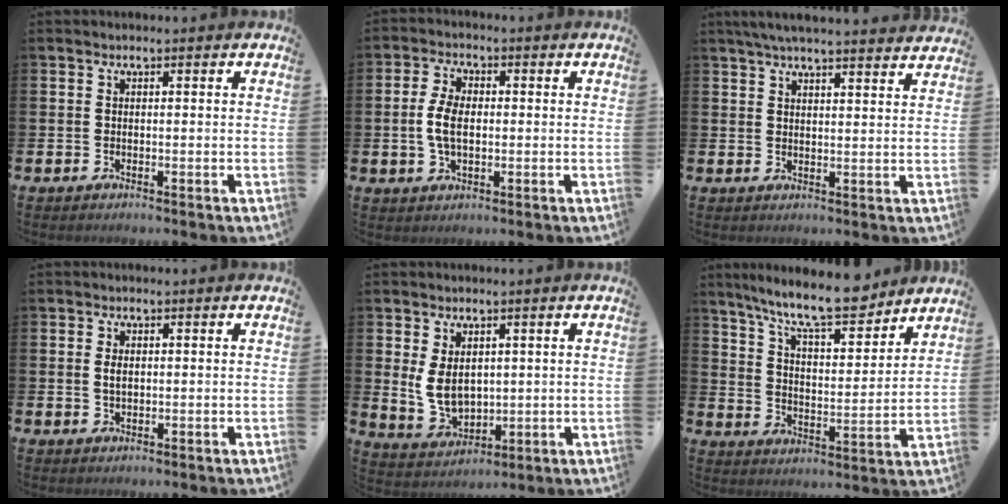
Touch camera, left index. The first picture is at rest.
{"total": 4.9, "force": [0.1, 2.7, 4.0], "torque": [-0.078, 0.006, -0.002]}
{"total": 4.9, "force": [4.7, 0.0, 1.4], "torque": [-0.037, -0.017, 0.084]}
{"total": 1.5, "force": [0.4, 0.9, 1.2], "torque": [-0.009, 0.001, 0.002]}
{"total": 5.3, "force": [1.6, 3.6, 3.6], "torque": [-0.061, -0.002, 0.029]}
{"total": 11.5, "force": [10.2, 2.0, 4.8], "torque": [-0.109, -0.059, 0.179]}